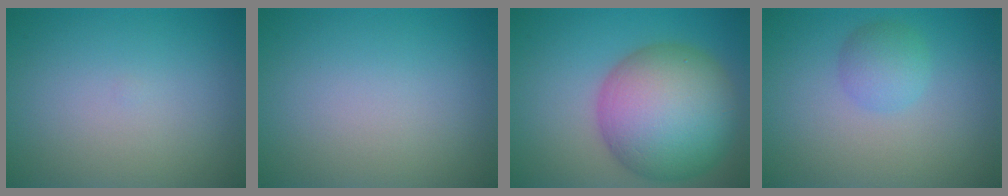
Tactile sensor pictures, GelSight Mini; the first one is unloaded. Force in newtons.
{"total": 0.0}
{"total": 12.1, "press": 12.1, "slide": 0.5}
{"total": 2.2, "press": 2.2, "slide": 0.0}